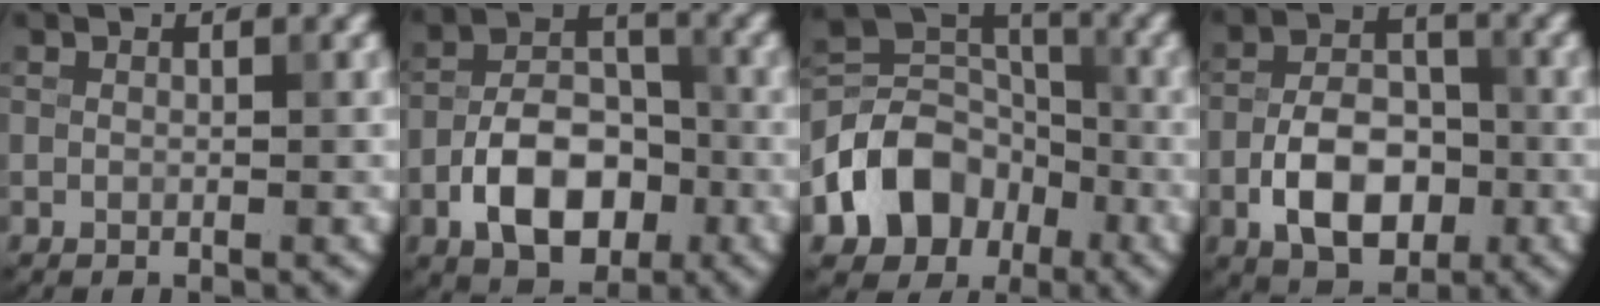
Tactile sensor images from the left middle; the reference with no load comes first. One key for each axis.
{"total": 7.3, "fx": -2.8, "fy": 4.5, "fz": 5.0, "tx": -0.079, "ty": 0.005, "tz": -0.054}
{"total": 7.8, "fx": -3.3, "fy": 6.2, "fz": 3.6, "tx": -0.055, "ty": 0.000, "tz": -0.068}
{"total": 6.7, "fx": -2.3, "fy": 4.1, "fz": 4.8, "tx": -0.078, "ty": 0.004, "tz": -0.044}